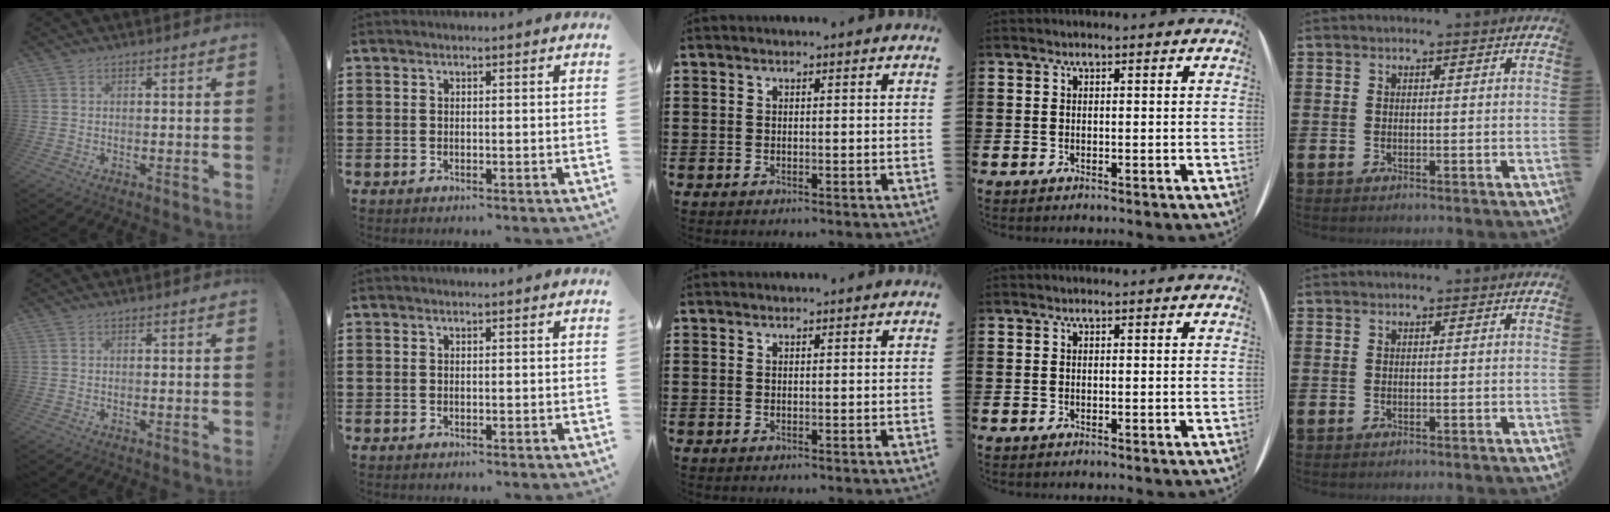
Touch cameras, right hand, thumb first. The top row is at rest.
{}